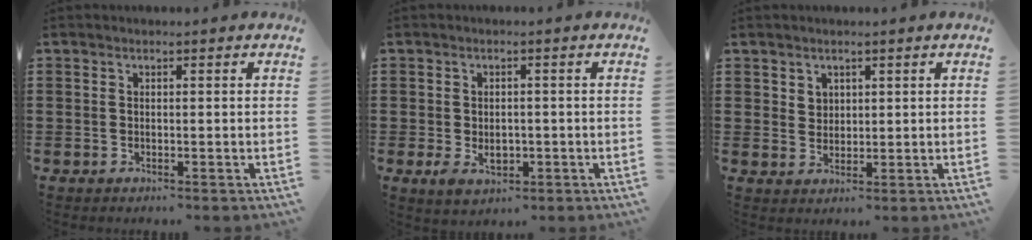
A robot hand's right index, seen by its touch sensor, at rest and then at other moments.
{"total": 3.3, "force": [-0.5, 2.2, 2.4], "torque": [-0.031, -0.003, -0.013]}
{"total": 2.1, "force": [1.4, 1.5, 0.3], "torque": [-0.004, 0.001, 0.026]}